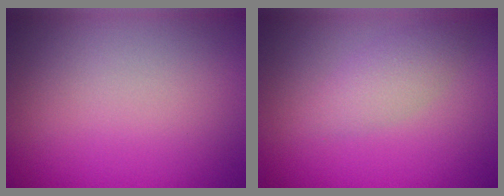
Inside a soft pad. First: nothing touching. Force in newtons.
{"total": 2.1, "press": 2.1, "slide": 0.1}